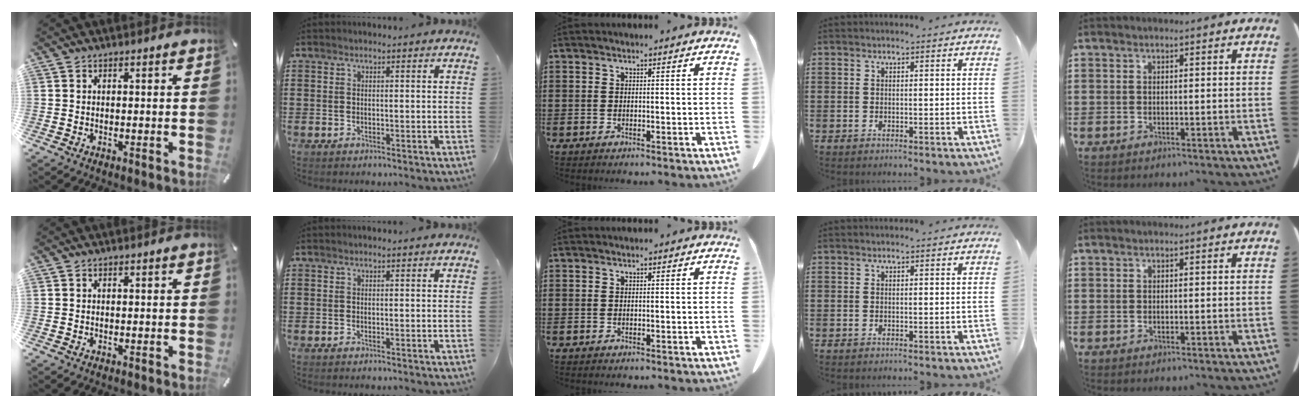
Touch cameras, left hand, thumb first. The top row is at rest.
{}